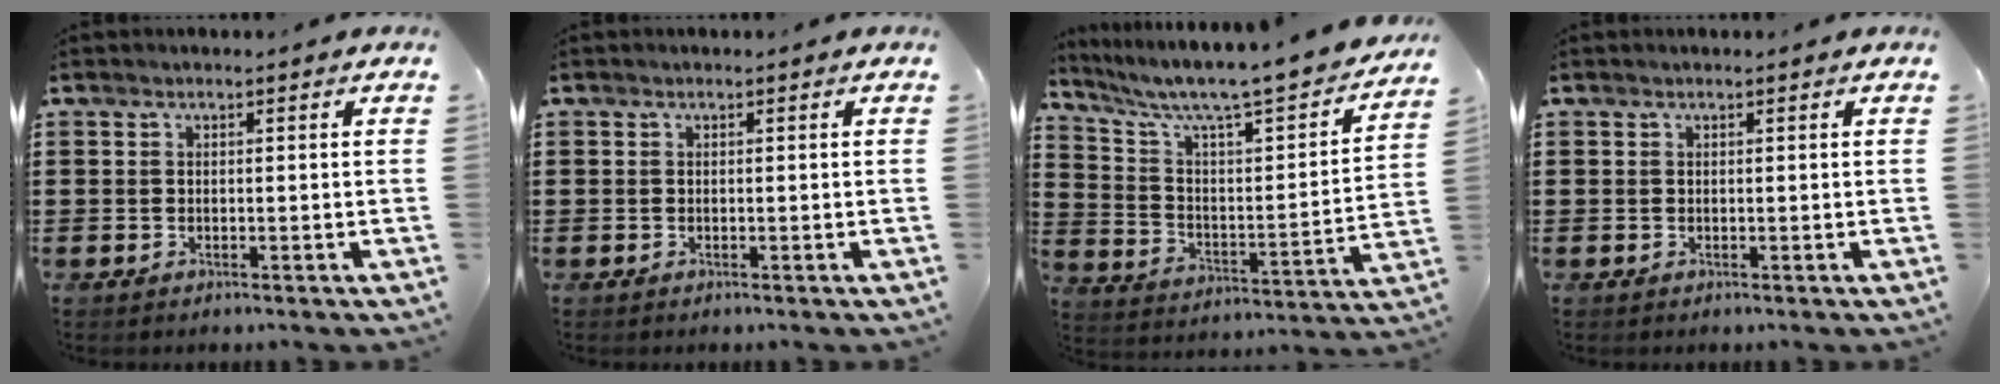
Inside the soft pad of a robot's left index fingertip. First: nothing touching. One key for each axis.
{"total": 0.0}
{"total": 7.0, "fx": 6.1, "fy": 0.5, "fz": 3.5, "tx": -0.097, "ty": -0.058, "tz": 0.095}
{"total": 0.0}